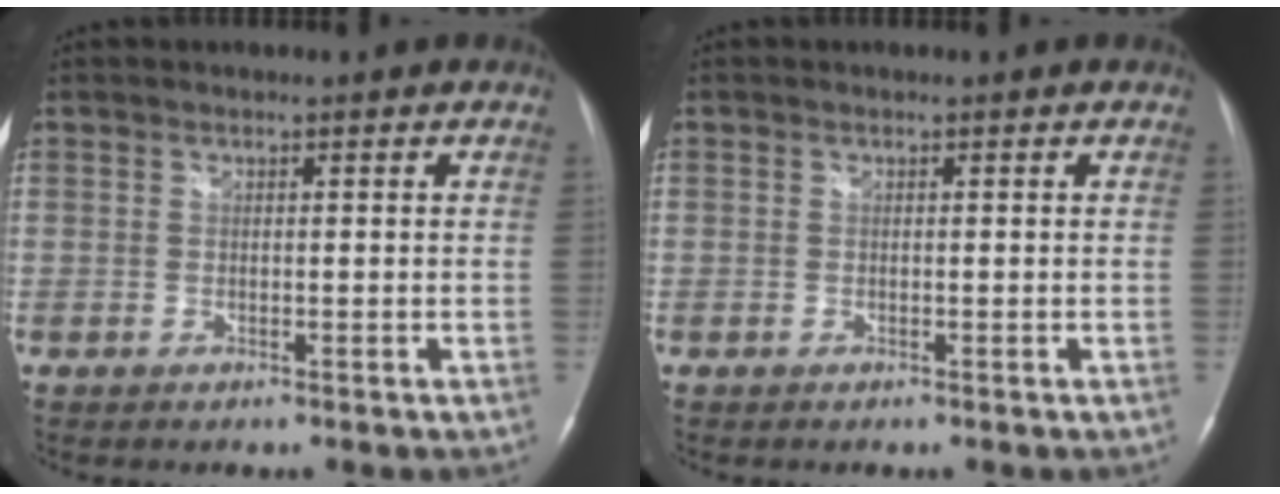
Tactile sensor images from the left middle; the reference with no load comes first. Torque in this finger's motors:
{"motor_torque": [0.00, 0.00, -0.01, 0.01]}